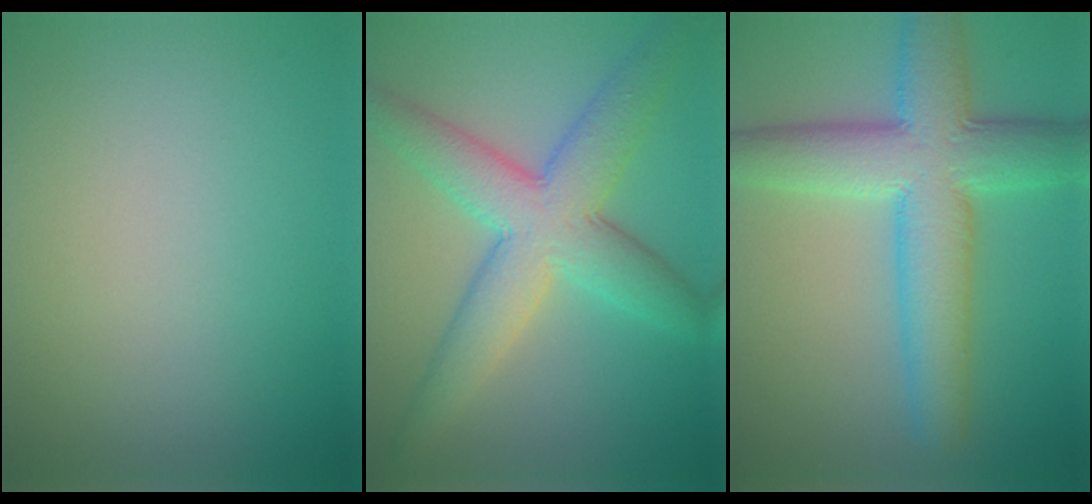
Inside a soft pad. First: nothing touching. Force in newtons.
{"total": 7.8, "press": 7.8, "slide": 0.2}
{"total": 8.8, "press": 8.8, "slide": 0.2}